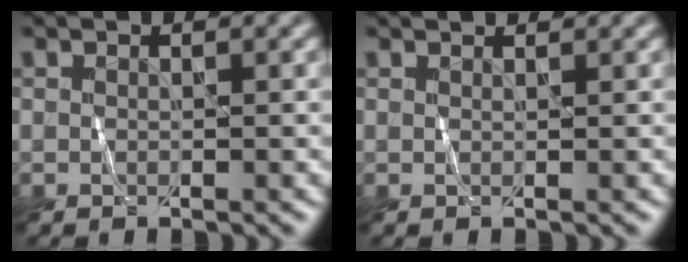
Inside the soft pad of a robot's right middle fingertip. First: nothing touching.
{"total": 0.7, "force": [0.7, 0.1, 0.0], "torque": [-0.004, 0.000, 0.003]}